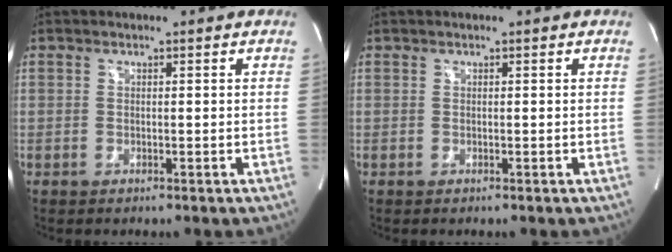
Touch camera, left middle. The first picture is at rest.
{"total": 0.0}